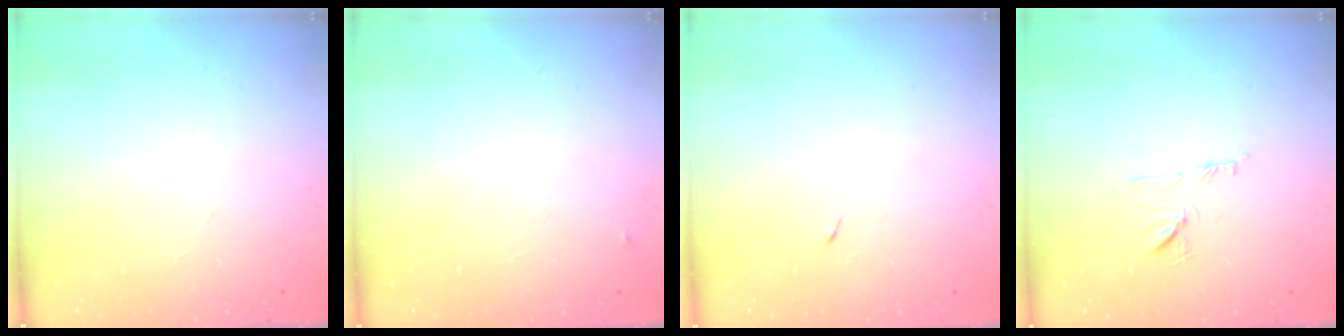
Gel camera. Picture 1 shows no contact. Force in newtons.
{"total": 2.8, "press": 2.8, "slide": 0.4}
{"total": 3.8, "press": 3.7, "slide": 0.8}
{"total": 7.5, "press": 7.5, "slide": 0.8}